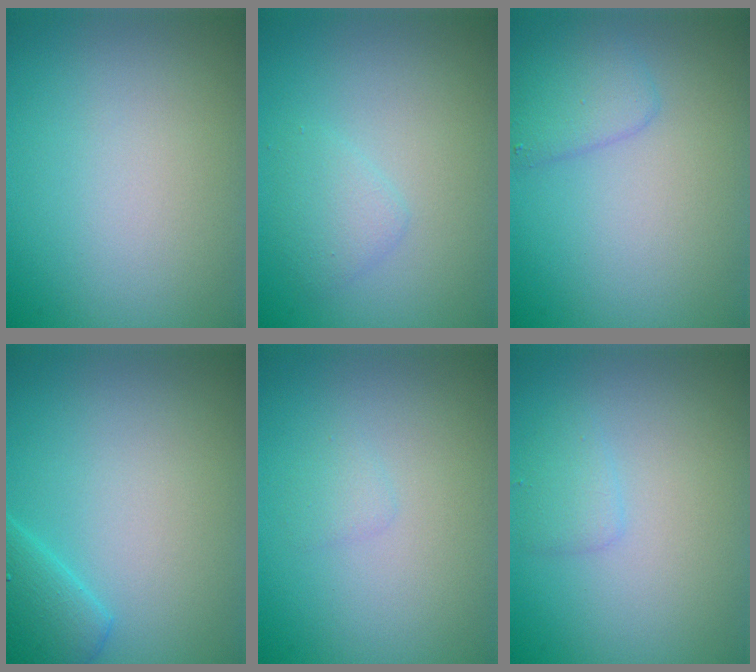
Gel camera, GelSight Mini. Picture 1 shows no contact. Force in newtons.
{"total": 1.6, "press": 1.6, "slide": 0.1}
{"total": 2.4, "press": 2.4, "slide": 0.1}
{"total": 2.7, "press": 2.7, "slide": 0.2}
{"total": 0.8, "press": 0.8, "slide": 0.0}
{"total": 1.3, "press": 1.3, "slide": 0.0}